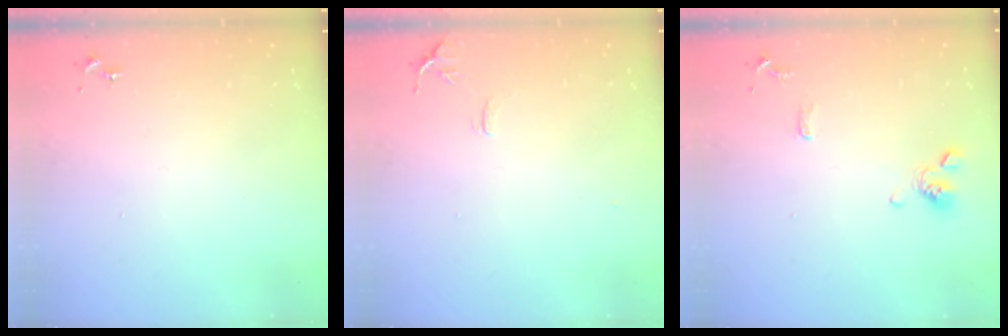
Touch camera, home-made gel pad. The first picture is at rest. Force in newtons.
{"total": 7.1, "press": 7.1, "slide": 0.8}
{"total": 10.8, "press": 10.6, "slide": 2.0}